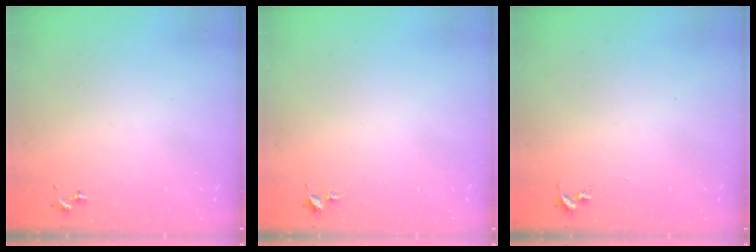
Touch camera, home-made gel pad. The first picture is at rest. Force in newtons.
{"total": 2.0, "press": 2.0, "slide": 0.3}
{"total": 0.0}